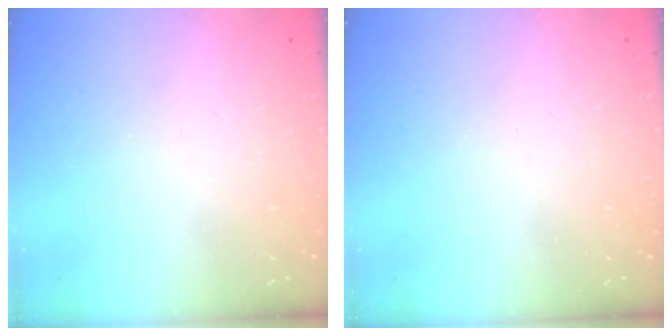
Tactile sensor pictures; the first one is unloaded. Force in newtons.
{"total": 0.0}